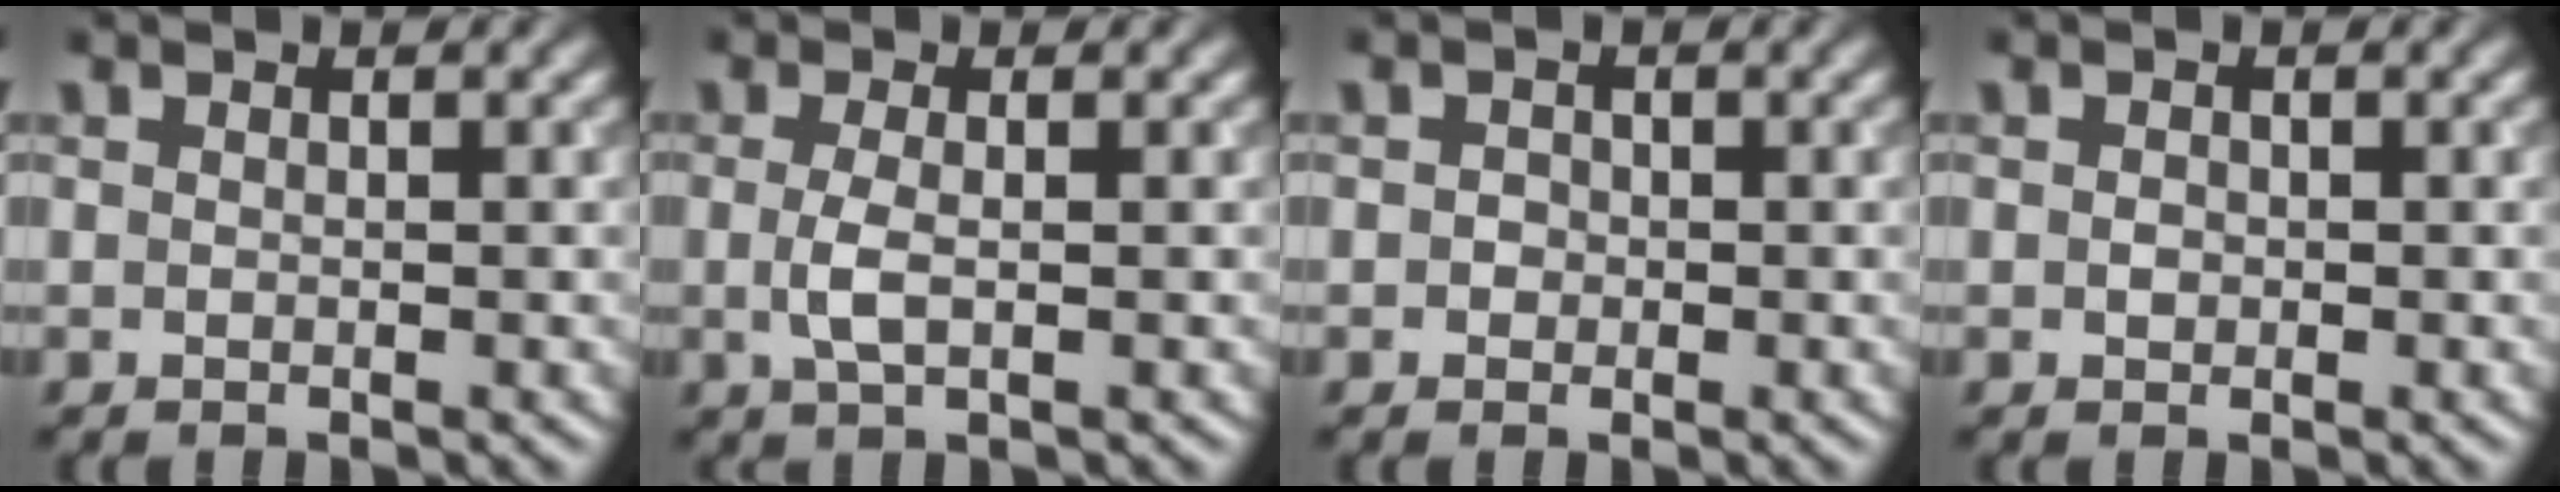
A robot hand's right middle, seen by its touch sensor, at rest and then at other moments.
{"total": 1.9, "force": [-0.1, 0.6, 1.8], "torque": [-0.041, -0.003, -0.004]}
{"total": 0.9, "force": [0.0, 0.9, 0.3], "torque": [0.000, -0.003, -0.004]}
{"total": 0.6, "force": [0.0, 0.5, 0.3], "torque": [-0.005, -0.003, -0.002]}